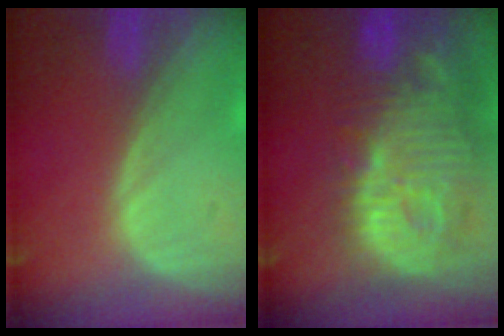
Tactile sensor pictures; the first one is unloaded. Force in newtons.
{"total": 13.6, "press": 11.8, "slide": 6.7}